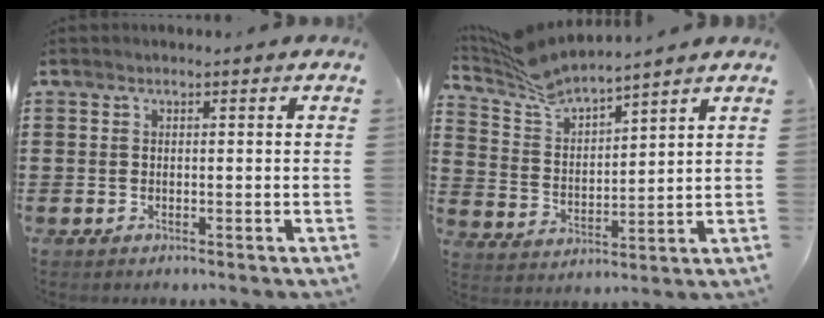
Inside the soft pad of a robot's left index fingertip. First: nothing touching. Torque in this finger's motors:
{"motor_torque": [0.29, -0.29, 0.41, 0.08]}